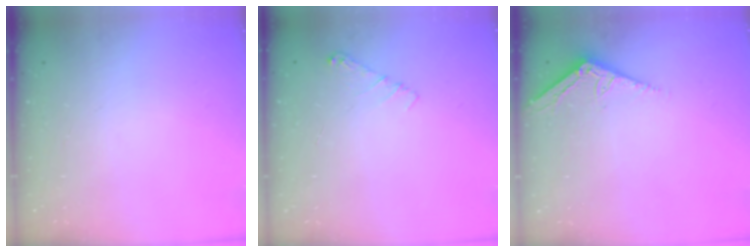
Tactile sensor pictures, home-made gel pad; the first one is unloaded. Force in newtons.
{"total": 4.1, "press": 4.1, "slide": 0.6}
{"total": 3.6, "press": 3.6, "slide": 0.4}